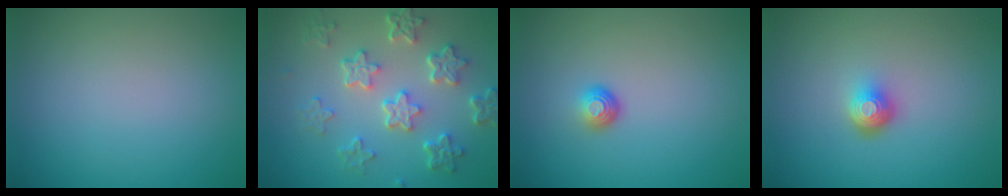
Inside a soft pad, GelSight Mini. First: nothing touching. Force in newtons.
{"total": 5.8, "press": 4.4, "slide": 3.8}
{"total": 1.6, "press": 1.0, "slide": 1.3}
{"total": 2.2, "press": 1.5, "slide": 1.6}